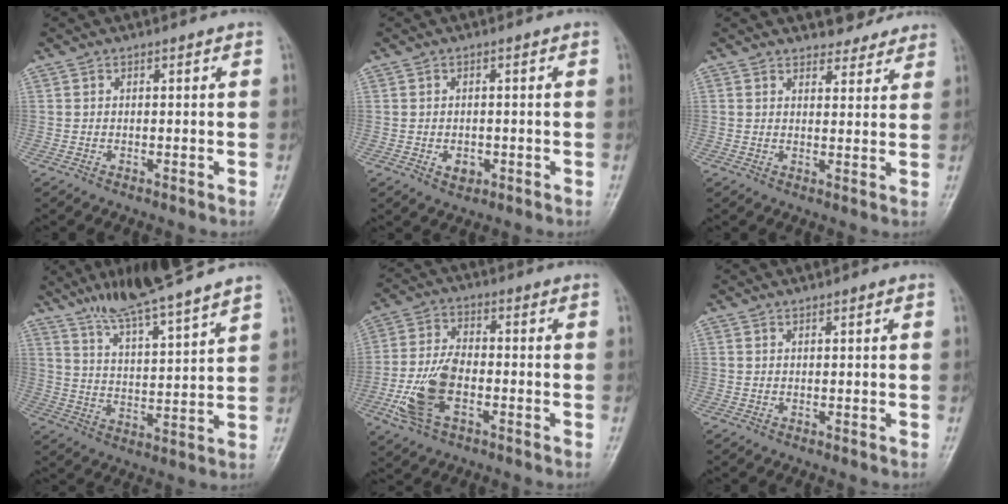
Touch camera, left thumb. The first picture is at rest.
{"total": 2.6, "force": [-0.8, 2.0, 1.5], "torque": [-0.015, 0.001, -0.006]}
{"total": 4.9, "force": [4.6, 1.9, 0.4], "torque": [0.022, -0.032, 0.052]}
{"total": 14.9, "force": [12.0, 1.1, 8.7], "torque": [-0.130, -0.053, 0.208]}
{"total": 10.7, "force": [-3.4, 5.7, 8.4], "torque": [-0.178, 0.013, -0.065]}
{"total": 0.8, "force": [0.4, 0.1, 0.6], "torque": [-0.010, 0.004, 0.006]}